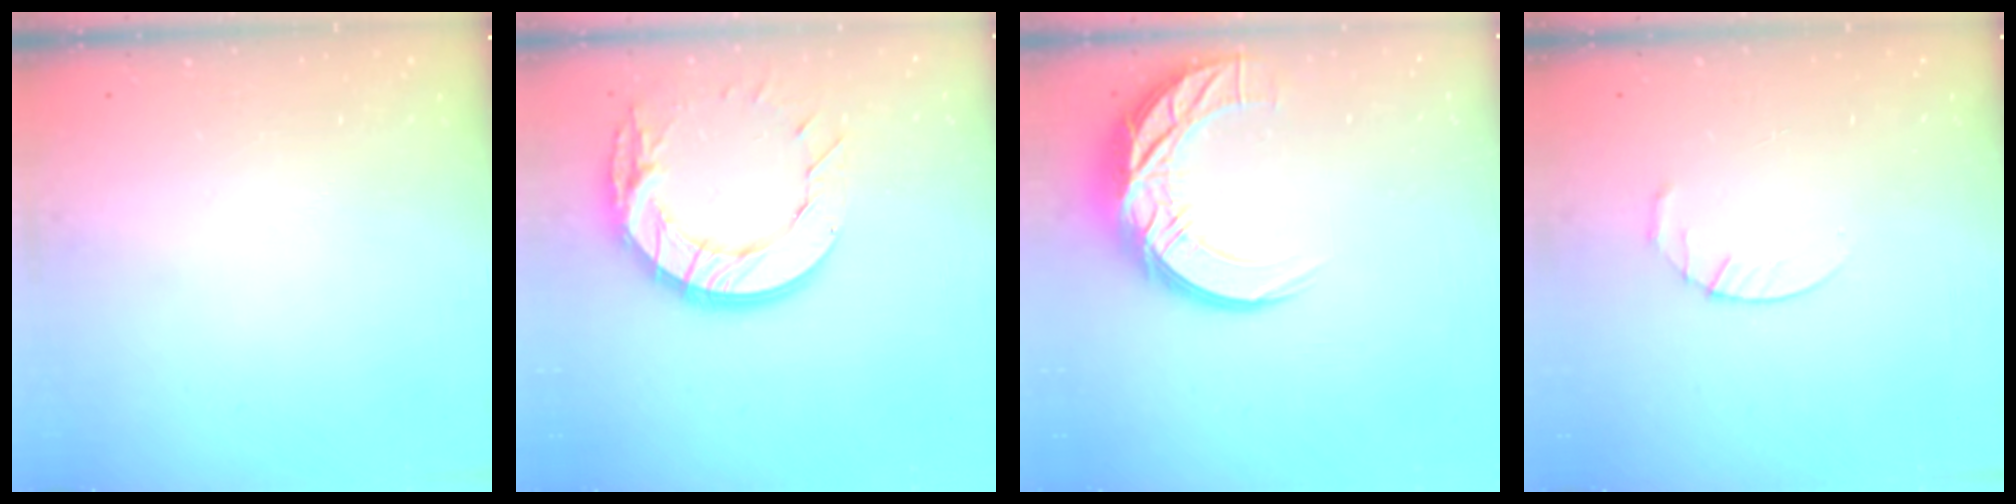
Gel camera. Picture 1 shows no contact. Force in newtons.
{"total": 15.9, "press": 15.9, "slide": 1.3}
{"total": 15.9, "press": 15.9, "slide": 1.2}
{"total": 3.0, "press": 2.9, "slide": 0.5}